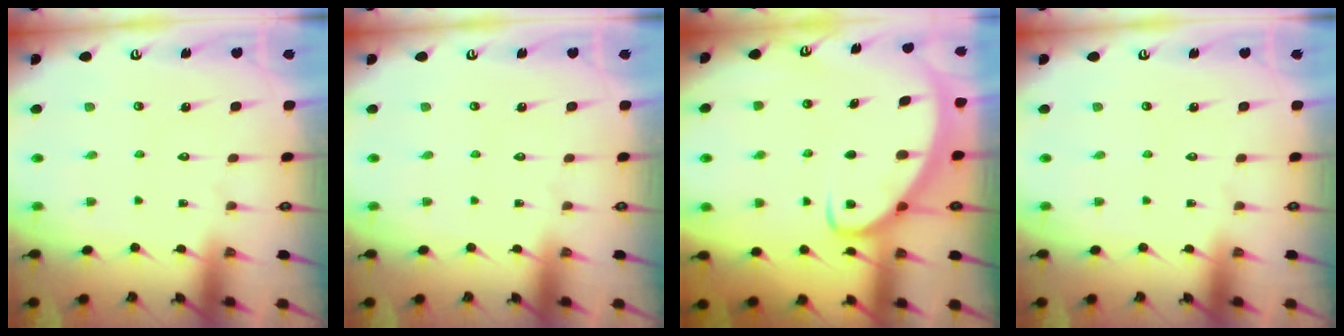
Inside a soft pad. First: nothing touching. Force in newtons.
{"total": 0.0}
{"total": 4.0, "press": 3.9, "slide": 0.6}
{"total": 0.0}